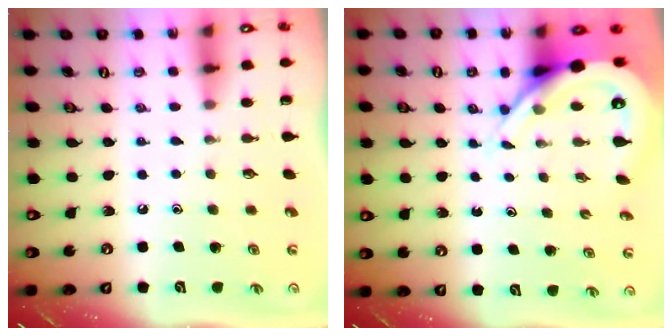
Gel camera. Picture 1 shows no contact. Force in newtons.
{"total": 8.0, "press": 8.0, "slide": 1.0}